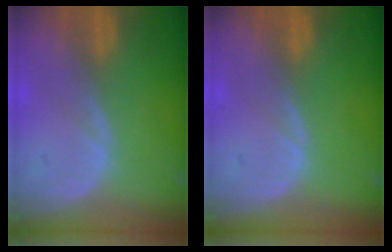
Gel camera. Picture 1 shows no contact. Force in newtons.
{"total": 0.0}